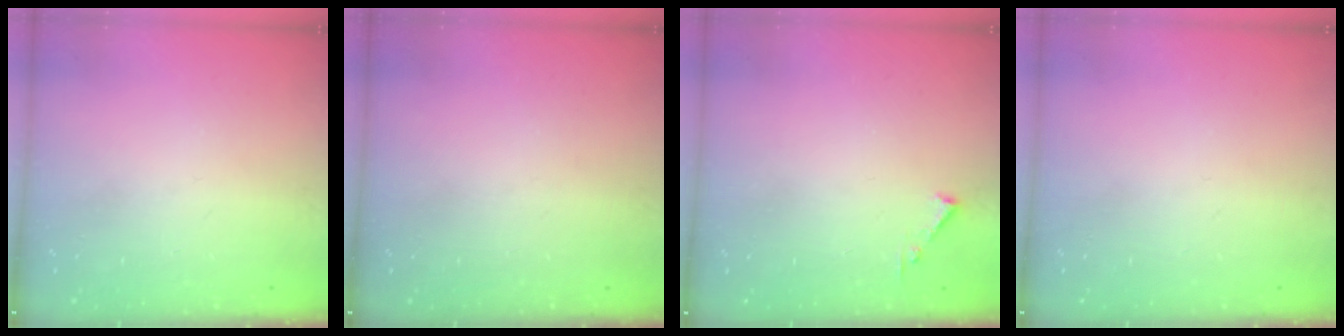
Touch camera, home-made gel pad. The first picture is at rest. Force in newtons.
{"total": 0.0}
{"total": 3.6, "press": 3.6, "slide": 0.4}
{"total": 0.0}